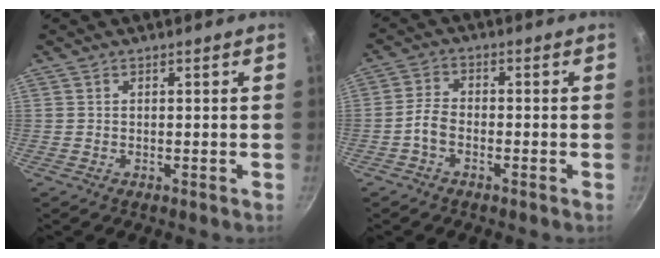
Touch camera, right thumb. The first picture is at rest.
{"total": 3.9, "force": [-2.0, 2.2, 2.5], "torque": [-0.058, 0.023, -0.048]}